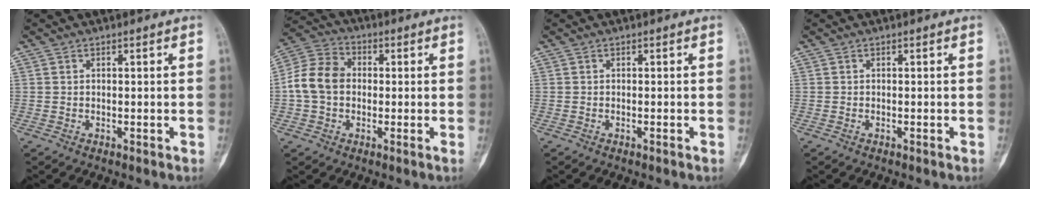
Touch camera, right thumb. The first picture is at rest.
{"total": 9.9, "force": [-0.4, 7.7, 6.3], "torque": [-0.114, 0.030, -0.019]}
{"total": 0.0}
{"total": 0.0}